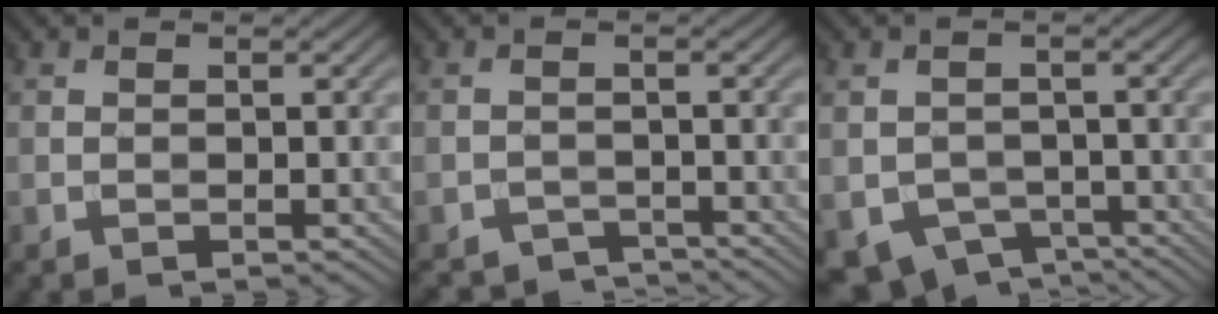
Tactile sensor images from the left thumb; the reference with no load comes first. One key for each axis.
{"total": 3.1, "fx": -2.9, "fy": 0.8, "fz": 0.4, "tx": -0.003, "ty": 0.000, "tz": -0.052}
{"total": 5.8, "fx": -3.4, "fy": 4.1, "fz": 2.3, "tx": -0.047, "ty": -0.024, "tz": -0.050}